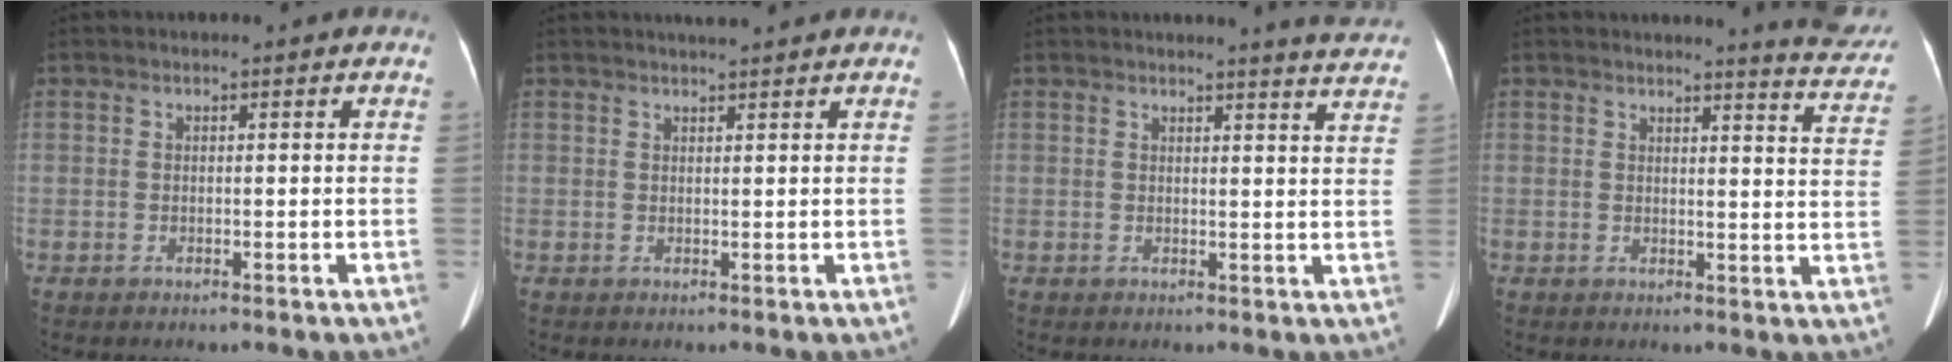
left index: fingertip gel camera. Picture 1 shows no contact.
{"total": 2.9, "force": [2.6, -0.1, 1.2], "torque": [-0.017, 0.016, 0.040]}
{"total": 7.3, "force": [7.1, -0.8, 1.5], "torque": [-0.022, -0.036, 0.060]}
{"total": 8.6, "force": [8.4, -0.1, 1.7], "torque": [-0.012, -0.057, 0.073]}